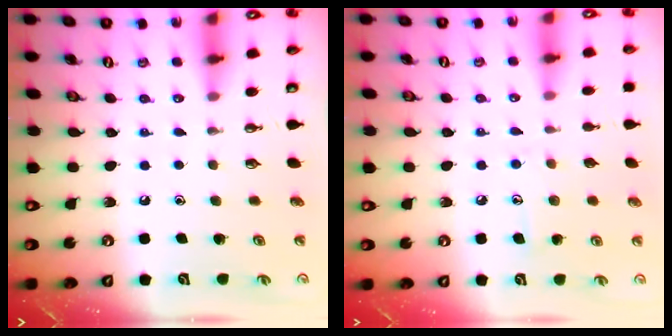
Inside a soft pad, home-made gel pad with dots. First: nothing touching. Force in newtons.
{"total": 7.0, "press": 7.0, "slide": 0.6}